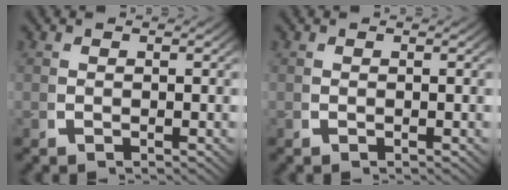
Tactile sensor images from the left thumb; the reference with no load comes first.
{"total": 0.0}